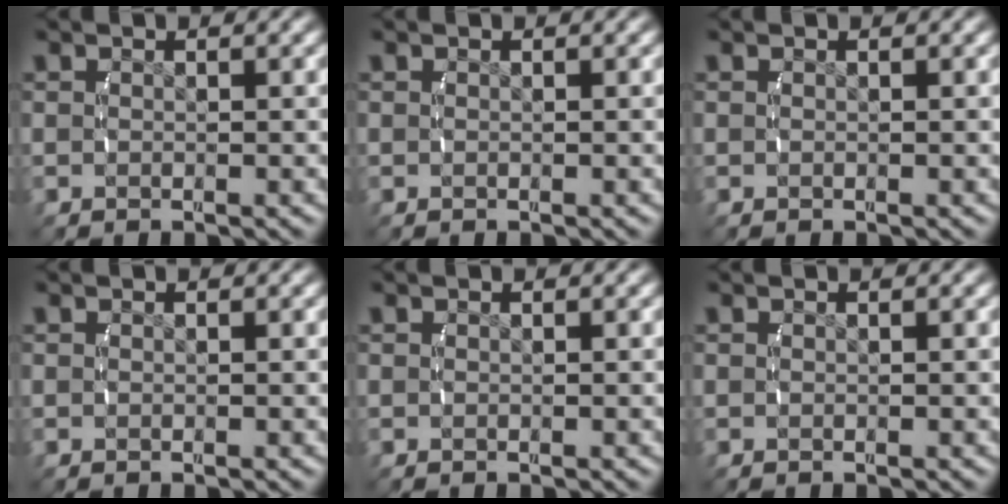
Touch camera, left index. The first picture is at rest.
{"total": 0.0}
{"total": 0.0}
{"total": 0.0}
{"total": 0.0}
{"total": 0.0}